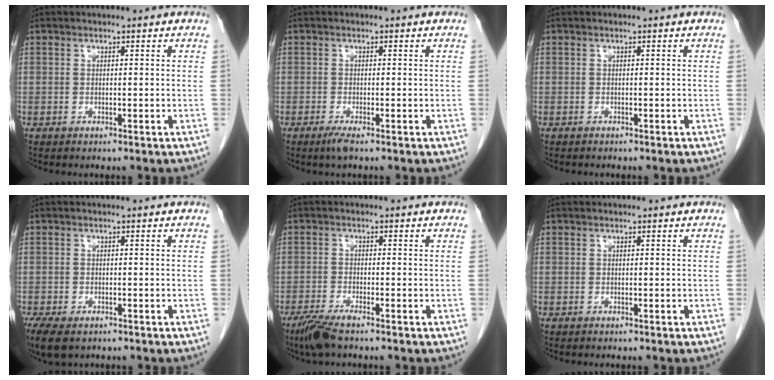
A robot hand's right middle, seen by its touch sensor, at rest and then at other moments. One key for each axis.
{"total": 1.6, "fx": -1.0, "fy": 0.0, "fz": 1.2, "tx": -0.029, "ty": -0.007, "tz": -0.021}
{"total": 0.6, "fx": -0.6, "fy": 0.2, "fz": 0.2, "tx": -0.008, "ty": -0.001, "tz": -0.009}
{"total": 6.7, "fx": -4.5, "fy": 3.2, "fz": 3.7, "tx": -0.077, "ty": -0.014, "tz": -0.072}
{"total": 3.8, "fx": -2.8, "fy": 0.5, "fz": 2.4, "tx": -0.055, "ty": -0.010, "tz": -0.056}
{"total": 0.0}